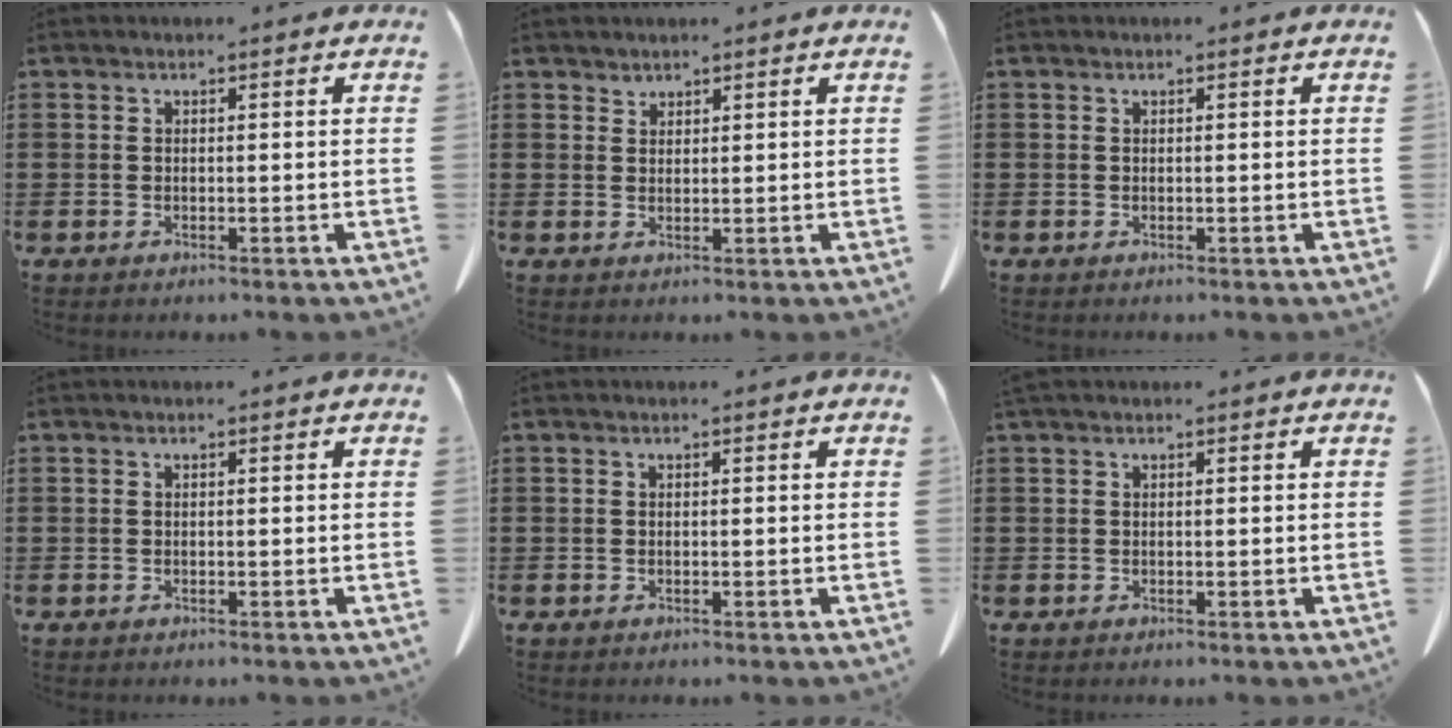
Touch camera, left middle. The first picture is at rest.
{"total": 1.3, "force": [1.2, 0.4, -0.1], "torque": [-0.001, 0.000, 0.025]}
{"total": 0.0}
{"total": 0.0}
{"total": 0.0}
{"total": 0.0}